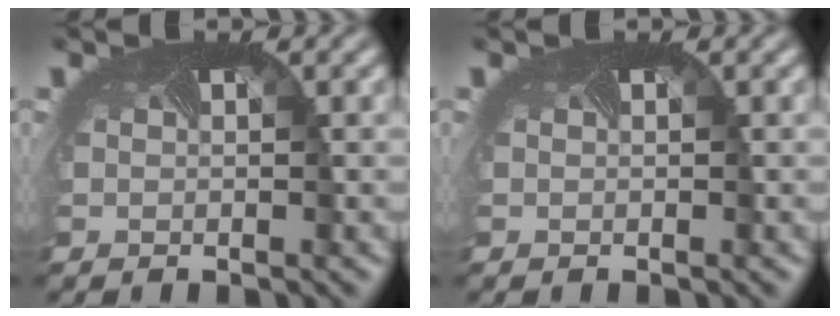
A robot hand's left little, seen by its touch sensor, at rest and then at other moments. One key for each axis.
{"total": 0.0}